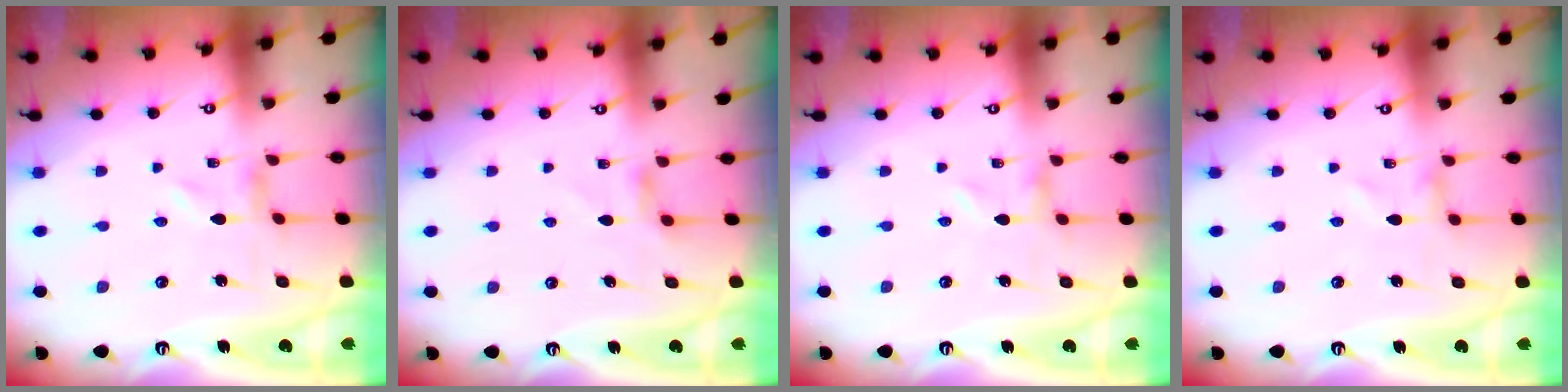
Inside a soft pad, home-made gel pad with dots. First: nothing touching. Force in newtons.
{"total": 4.2, "press": 4.2, "slide": 0.4}
{"total": 0.0}
{"total": 0.0}